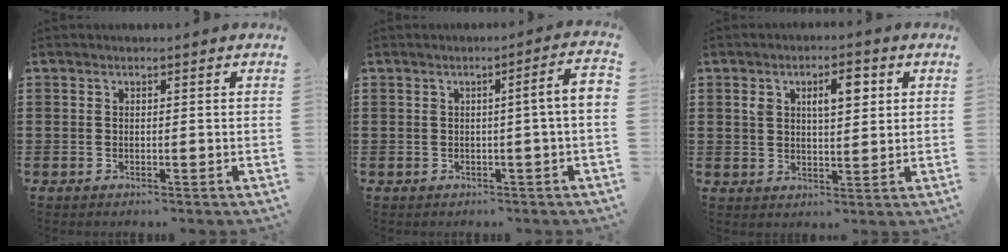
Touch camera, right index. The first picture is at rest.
{"total": 4.2, "force": [-0.2, -0.1, 4.1], "torque": [-0.065, -0.010, -0.007]}
{"total": 5.8, "force": [2.1, 2.4, 4.8], "torque": [-0.078, -0.001, 0.028]}